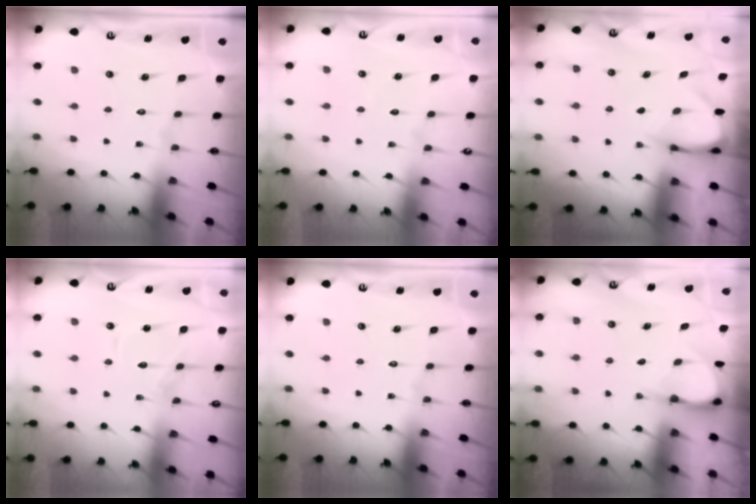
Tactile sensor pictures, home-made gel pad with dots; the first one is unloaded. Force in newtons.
{"total": 2.4, "press": 2.4, "slide": 0.2}
{"total": 3.7, "press": 3.6, "slide": 0.3}
{"total": 6.9, "press": 6.9, "slide": 0.5}
{"total": 0.0}
{"total": 4.0, "press": 4.0, "slide": 0.2}